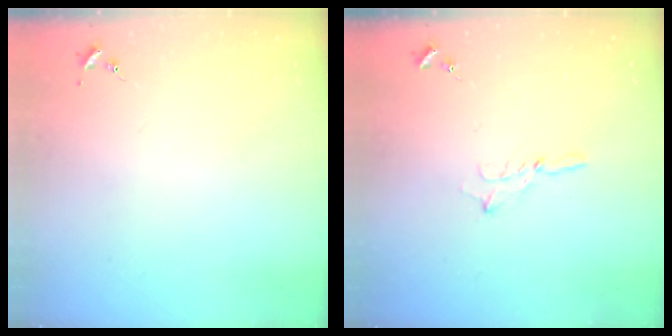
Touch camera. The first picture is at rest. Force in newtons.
{"total": 2.5, "press": 2.5, "slide": 0.2}